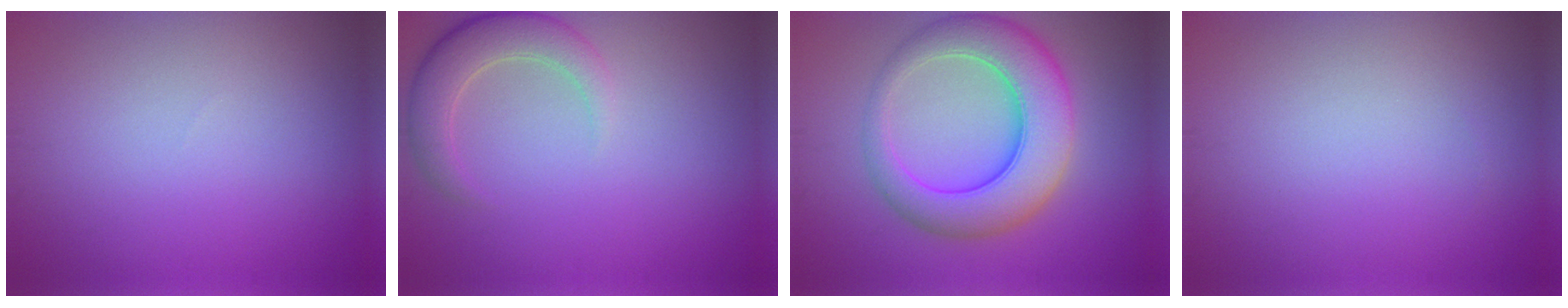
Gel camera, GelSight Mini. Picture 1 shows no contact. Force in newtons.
{"total": 3.9, "press": 3.9, "slide": 0.5}
{"total": 8.6, "press": 8.6, "slide": 0.0}
{"total": 0.0}